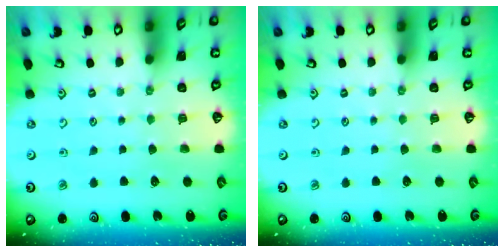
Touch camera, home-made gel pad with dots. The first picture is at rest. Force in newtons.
{"total": 0.0}